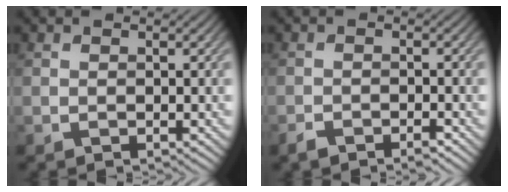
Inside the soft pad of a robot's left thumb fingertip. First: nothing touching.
{"total": 2.2, "force": [-1.8, 0.6, 1.1], "torque": [-0.018, 0.000, -0.035]}